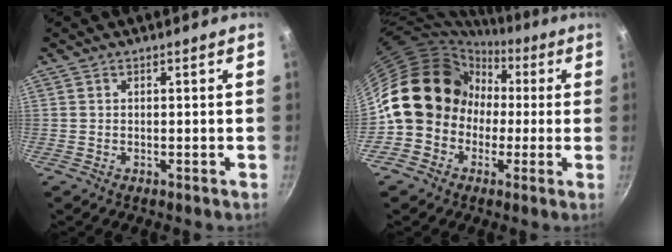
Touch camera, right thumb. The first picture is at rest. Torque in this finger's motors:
{"motor_torque": [2.51, 2.50, 2.00, -0.77, 0.22]}